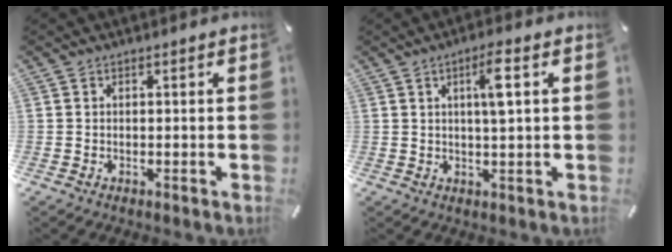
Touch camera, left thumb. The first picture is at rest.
{"total": 6.2, "force": [1.7, 0.7, 5.9], "torque": [-0.108, -0.003, 0.022]}